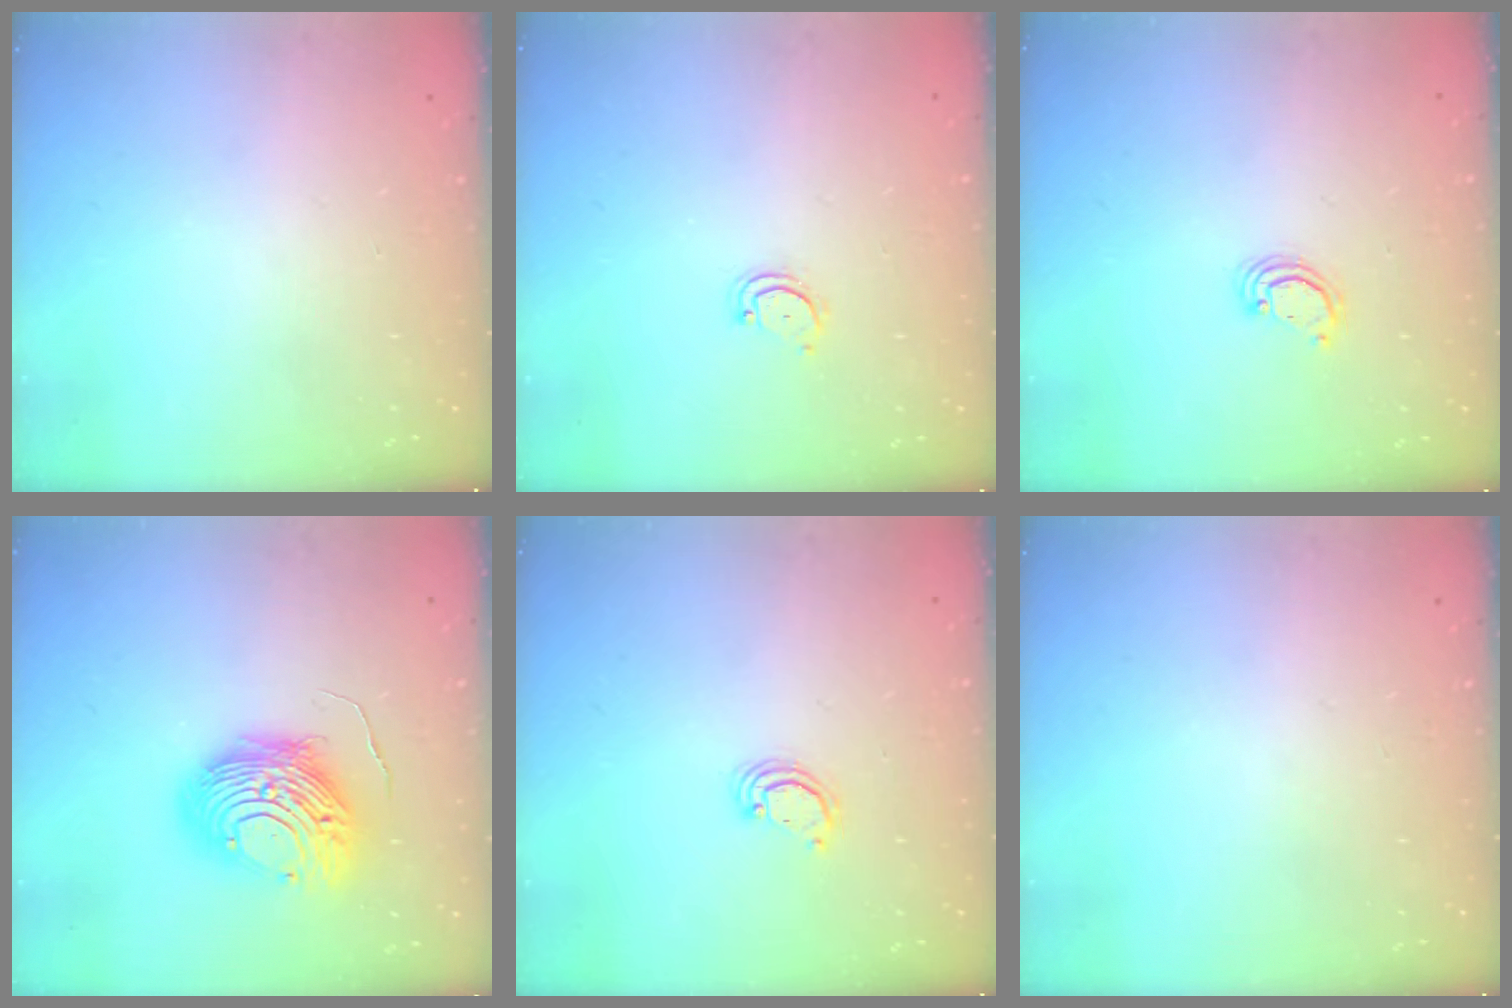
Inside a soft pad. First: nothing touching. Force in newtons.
{"total": 2.8, "press": 2.8, "slide": 0.3}
{"total": 2.0, "press": 2.0, "slide": 0.2}
{"total": 12.9, "press": 12.9, "slide": 0.6}
{"total": 2.0, "press": 2.0, "slide": 0.2}
{"total": 0.0}